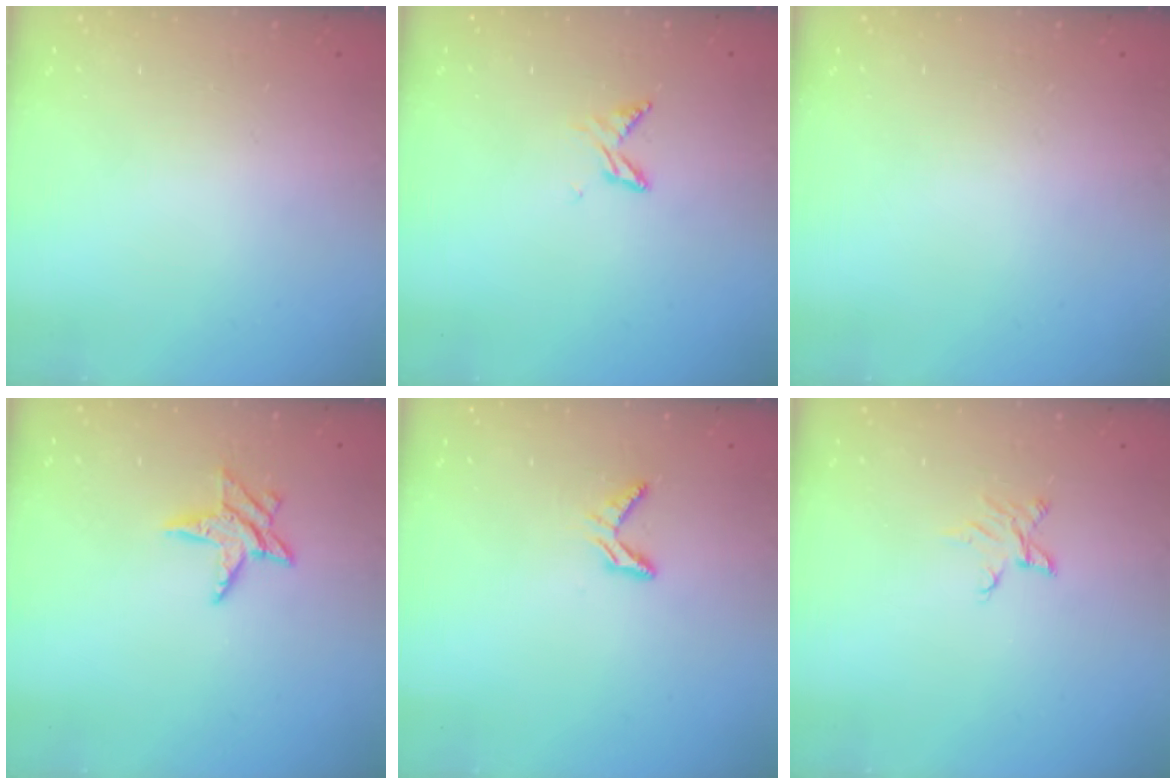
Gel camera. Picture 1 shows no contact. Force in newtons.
{"total": 5.3, "press": 5.2, "slide": 0.7}
{"total": 0.0}
{"total": 6.7, "press": 6.7, "slide": 0.2}
{"total": 4.7, "press": 4.7, "slide": 0.1}
{"total": 2.9, "press": 2.9, "slide": 0.2}